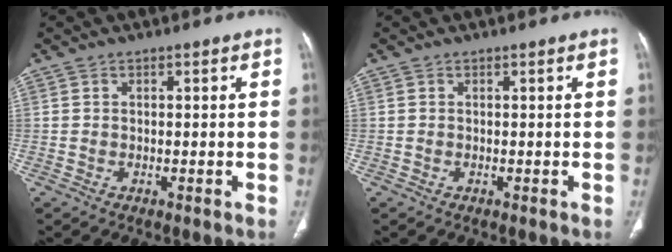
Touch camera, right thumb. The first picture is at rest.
{"total": 0.0}